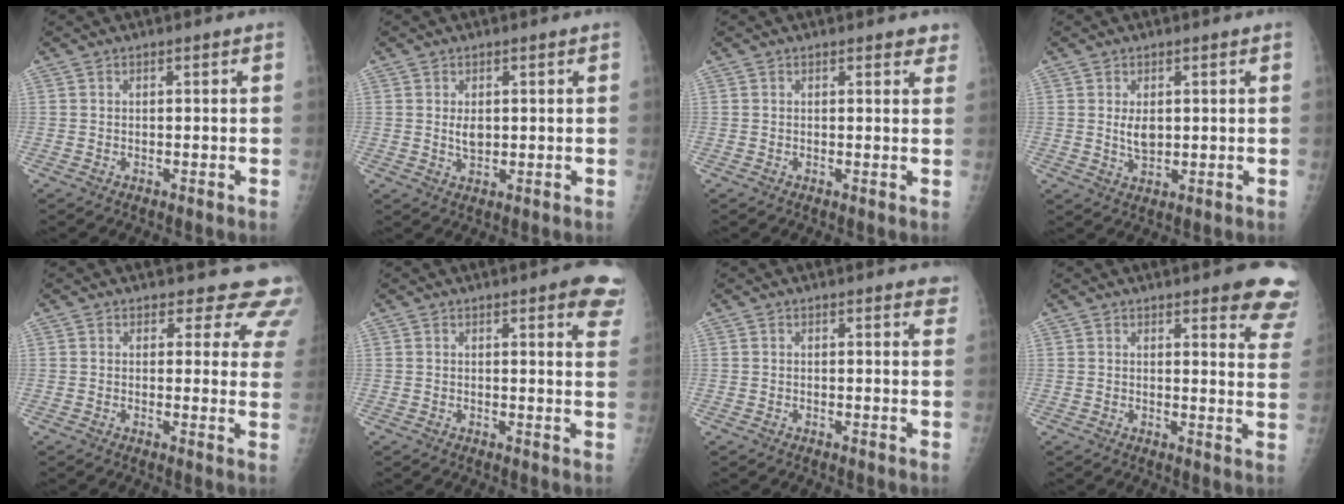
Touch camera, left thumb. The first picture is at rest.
{"total": 2.8, "force": [0.5, 1.8, 2.1], "torque": [-0.029, -0.007, 0.013]}
{"total": 2.3, "force": [1.8, 1.0, 1.1], "torque": [0.010, -0.005, 0.014]}
{"total": 3.7, "force": [0.7, 2.2, 2.8], "torque": [-0.041, -0.010, 0.018]}
{"total": 10.3, "force": [9.1, 4.4, 2.0], "torque": [0.031, -0.049, 0.070]}
{"total": 8.5, "force": [5.2, 2.3, 6.3], "torque": [-0.048, -0.017, 0.045]}
{"total": 2.9, "force": [2.4, 1.0, 1.2], "torque": [0.007, -0.006, 0.016]}
{"total": 10.9, "force": [8.5, 3.0, 6.1], "torque": [-0.030, -0.045, 0.076]}